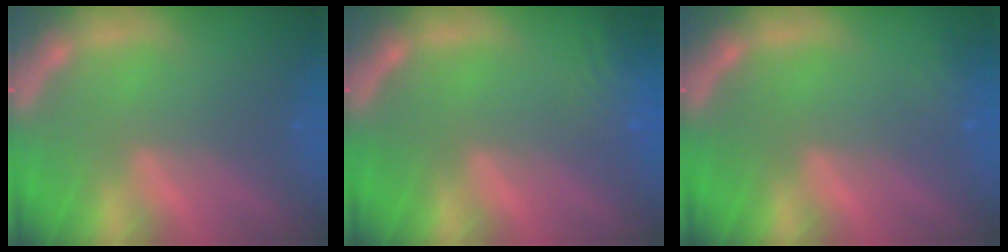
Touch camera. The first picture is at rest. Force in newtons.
{"total": 5.1}
{"total": 1.4}